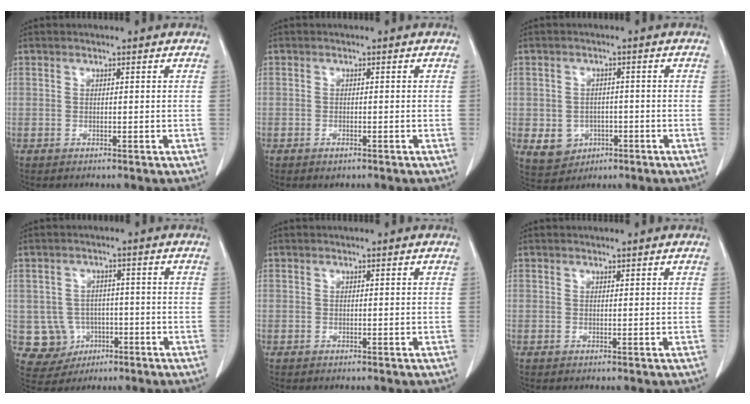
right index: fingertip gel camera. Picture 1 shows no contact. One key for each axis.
{"total": 0.9, "fx": -0.6, "fy": 0.3, "fz": 0.6, "tx": -0.013, "ty": -0.002, "tz": -0.006}
{"total": 5.5, "fx": -1.6, "fy": 5.0, "fz": 1.7, "tx": -0.022, "ty": 0.004, "tz": -0.012}
{"total": 6.7, "fx": -1.4, "fy": 6.5, "fz": 1.2, "tx": -0.023, "ty": 0.007, "tz": -0.011}
{"total": 0.0}
{"total": 0.0}